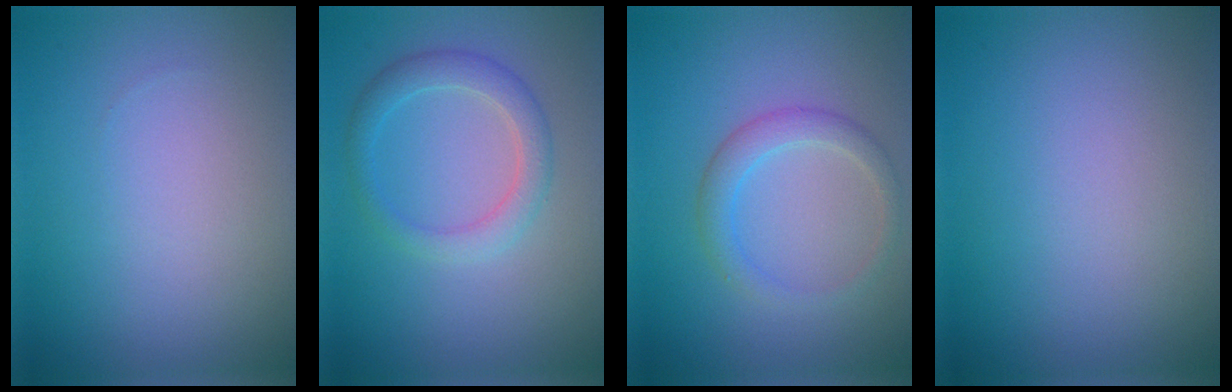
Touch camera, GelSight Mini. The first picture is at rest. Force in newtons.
{"total": 2.8, "press": 2.8, "slide": 0.1}
{"total": 2.3, "press": 2.3, "slide": 0.3}
{"total": 0.0}